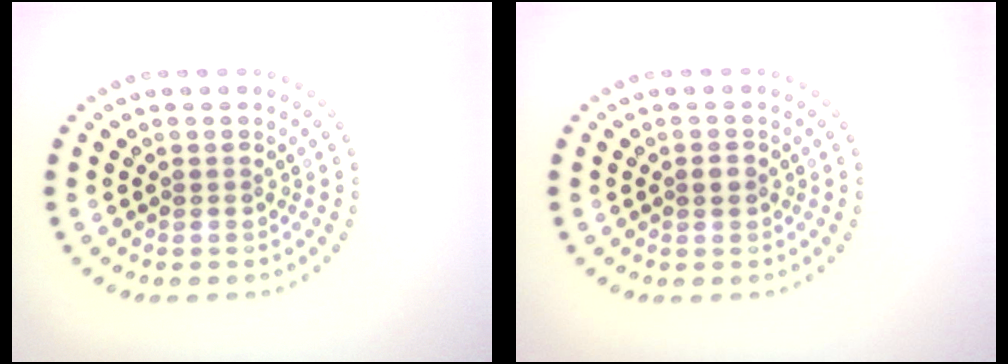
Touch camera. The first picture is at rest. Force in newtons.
{"total": 1.2, "press": 1.2, "slide": 0.1}